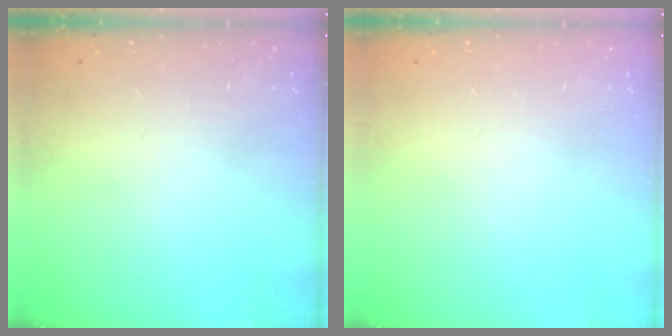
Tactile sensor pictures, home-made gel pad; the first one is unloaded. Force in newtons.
{"total": 0.0}